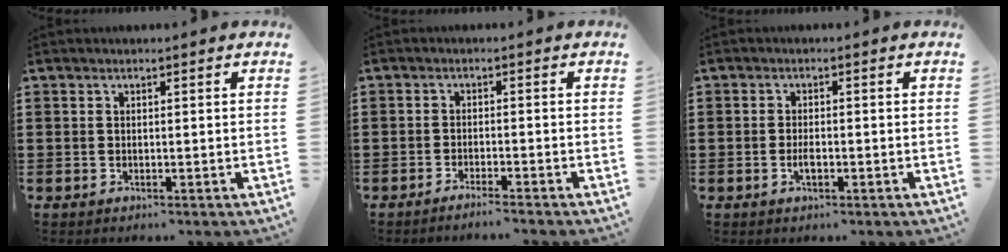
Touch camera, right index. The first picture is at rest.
{"total": 2.0, "force": [-1.9, -0.5, 0.5], "torque": [-0.008, -0.001, -0.037]}
{"total": 2.0, "force": [-0.6, 0.7, 1.7], "torque": [-0.032, -0.001, -0.010]}